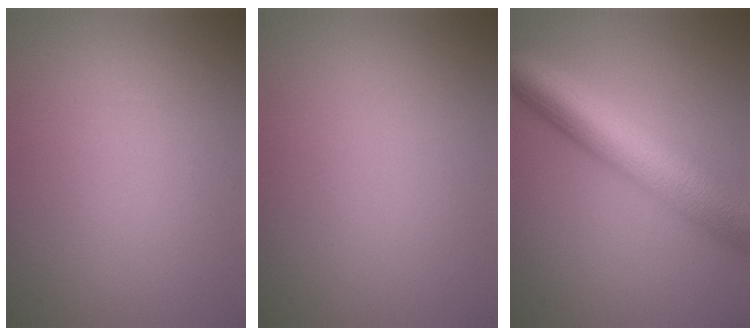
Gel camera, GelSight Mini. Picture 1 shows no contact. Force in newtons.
{"total": 0.0}
{"total": 9.5, "press": 9.5, "slide": 0.3}